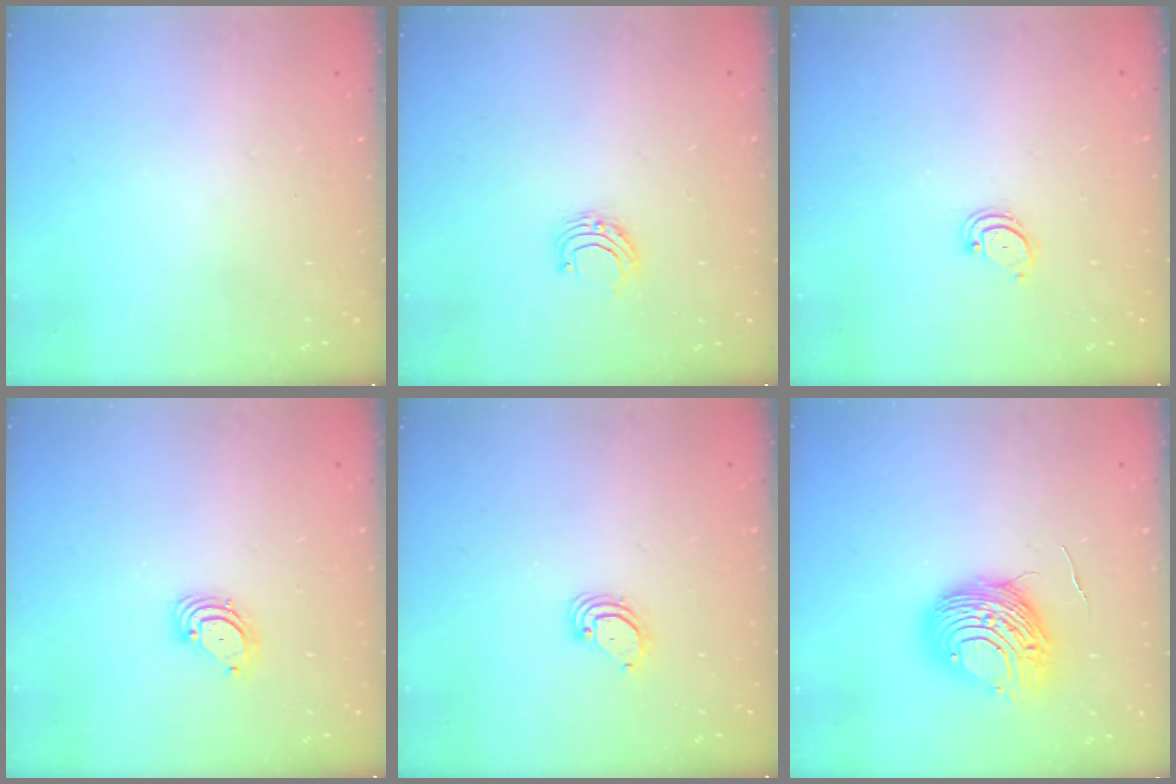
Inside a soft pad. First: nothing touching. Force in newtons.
{"total": 5.0, "press": 5.0, "slide": 0.5}
{"total": 2.2, "press": 2.2, "slide": 0.3}
{"total": 3.6, "press": 3.6, "slide": 0.3}
{"total": 3.7, "press": 3.7, "slide": 0.3}
{"total": 11.2, "press": 11.2, "slide": 1.2}